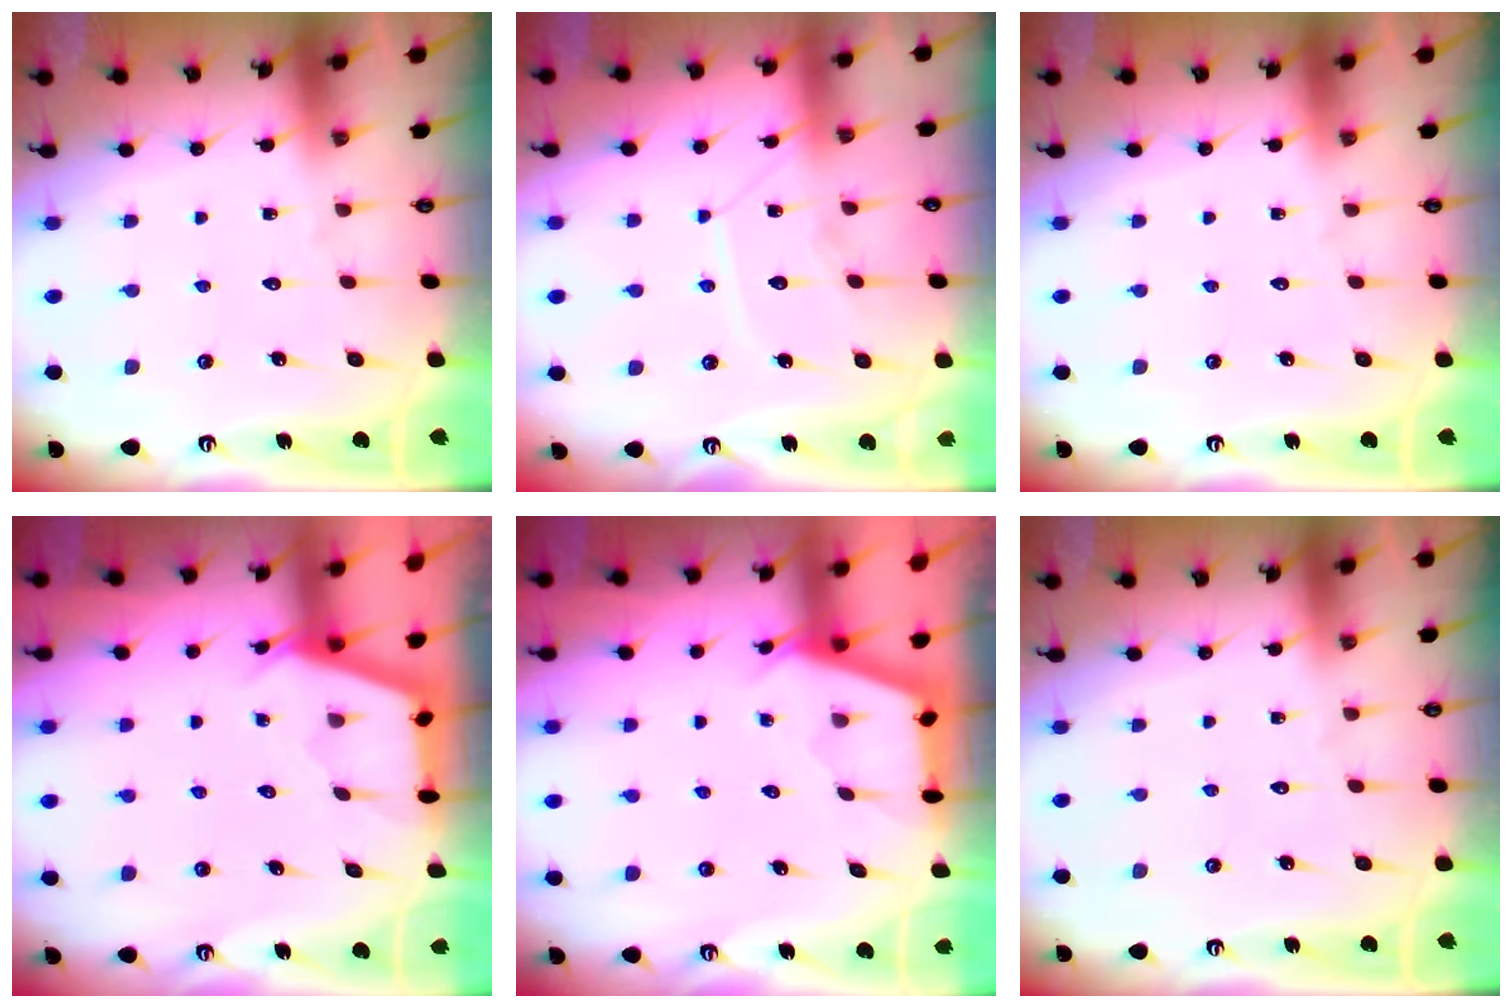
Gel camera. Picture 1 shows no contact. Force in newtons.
{"total": 9.9, "press": 9.9, "slide": 0.8}
{"total": 0.0}
{"total": 2.8, "press": 2.8, "slide": 0.4}
{"total": 2.9, "press": 2.9, "slide": 0.3}
{"total": 0.0}